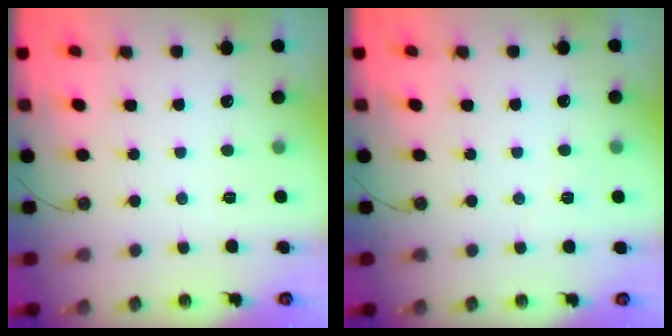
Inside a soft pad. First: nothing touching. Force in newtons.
{"total": 2.2, "press": 2.1, "slide": 0.7}